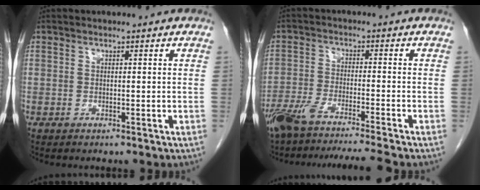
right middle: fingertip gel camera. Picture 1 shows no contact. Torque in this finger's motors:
{"motor_torque": [1.17, -0.96, 0.11, 0.11]}